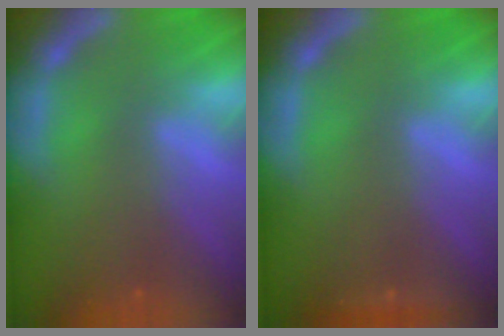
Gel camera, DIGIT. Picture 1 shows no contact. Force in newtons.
{"total": 0.9}